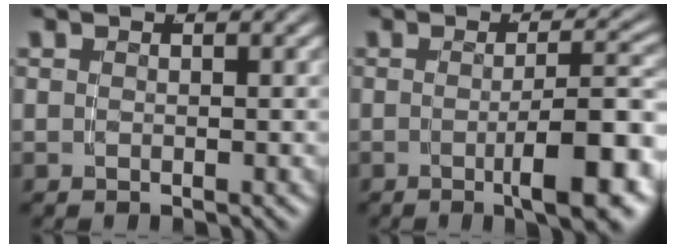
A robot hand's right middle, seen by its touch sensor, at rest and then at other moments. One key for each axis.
{"total": 6.4, "fx": -2.4, "fy": 1.1, "fz": 5.8, "tx": -0.069, "ty": -0.002, "tz": -0.036}